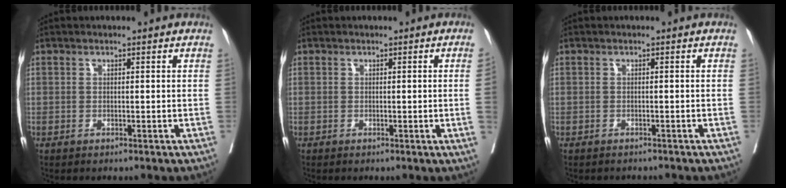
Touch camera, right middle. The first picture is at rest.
{"total": 2.3, "force": [-0.1, -0.9, 2.2], "torque": [-0.034, -0.004, 0.002]}
{"total": 2.5, "force": [-2.3, 1.0, 0.4], "torque": [-0.007, -0.006, -0.036]}